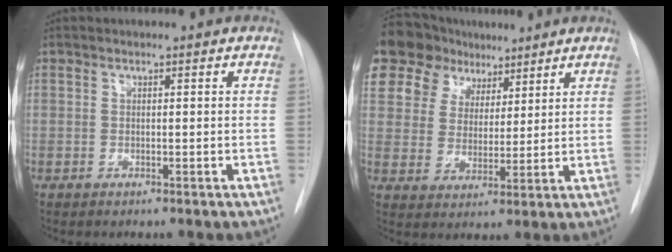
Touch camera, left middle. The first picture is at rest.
{"total": 17.8, "force": [12.0, 11.8, 5.9], "torque": [-0.152, 0.067, 0.221]}